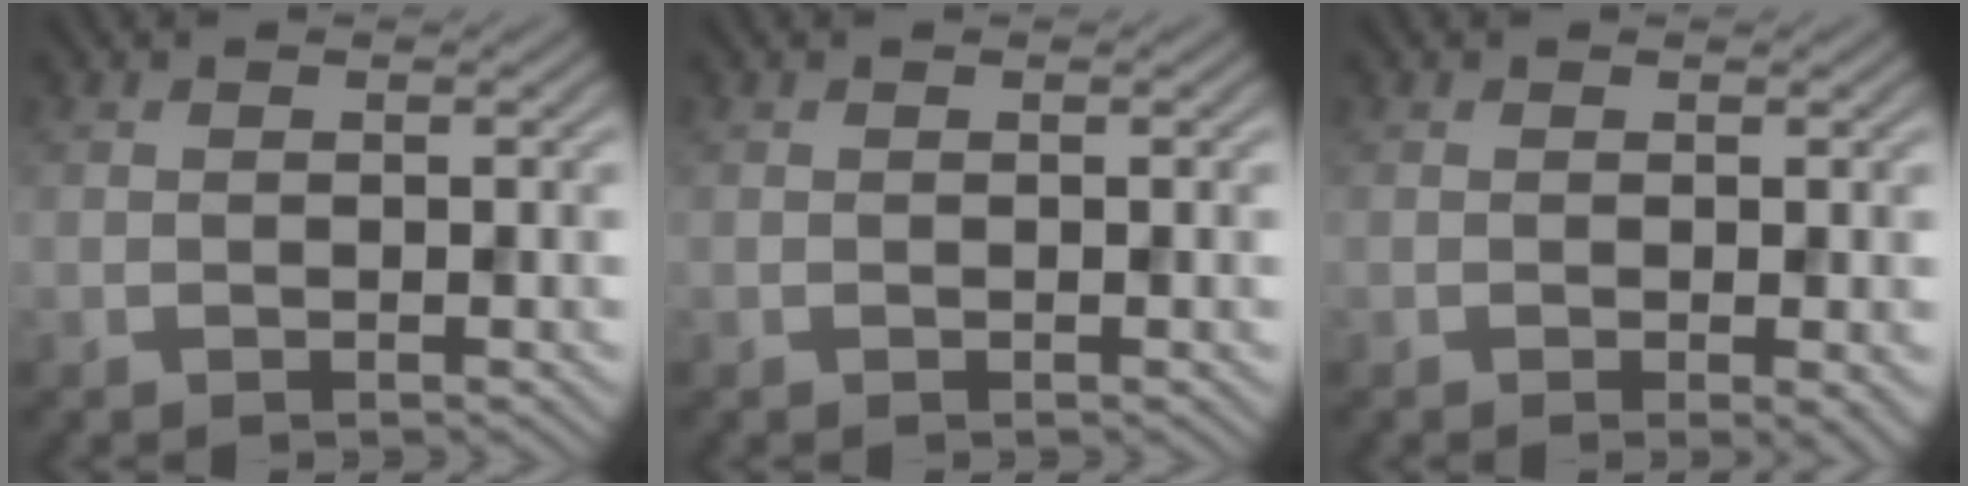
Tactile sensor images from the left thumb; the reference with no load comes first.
{"total": 0.0}
{"total": 1.5, "force": [-0.2, 0.2, 1.5], "torque": [-0.020, -0.007, -0.005]}